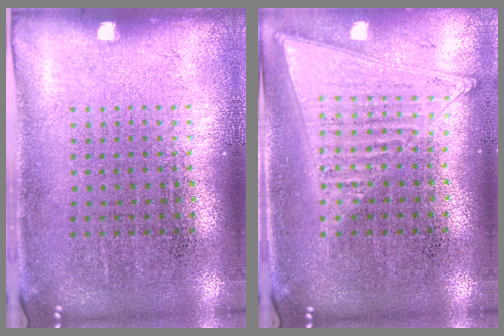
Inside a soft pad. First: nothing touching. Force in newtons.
{"total": 1.4, "press": 1.4, "slide": 0.1}